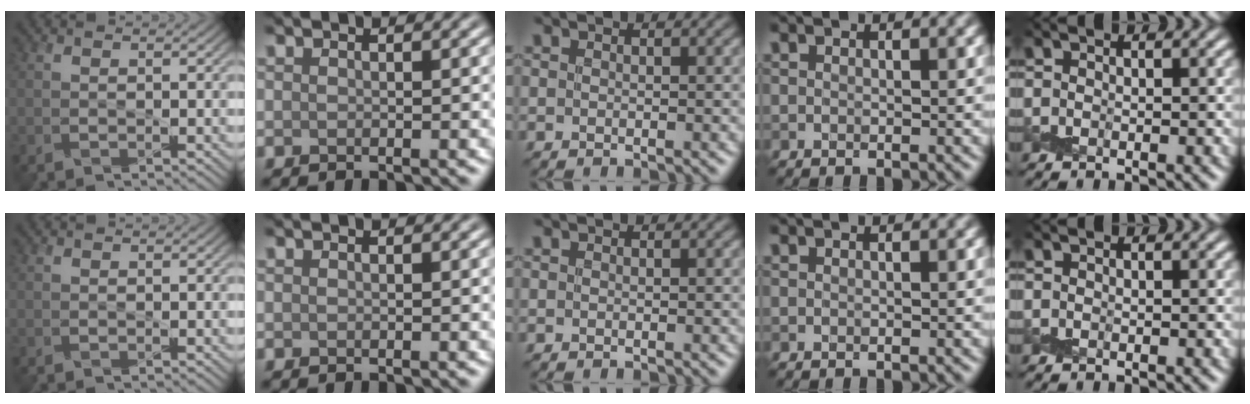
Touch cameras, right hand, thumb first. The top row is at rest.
{}